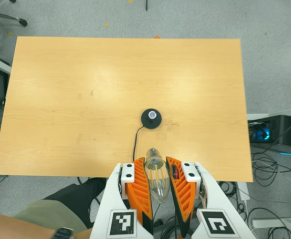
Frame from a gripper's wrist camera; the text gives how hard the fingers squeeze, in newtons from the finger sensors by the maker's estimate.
{"total": 21.8, "left": 22.9, "right": 20.6}